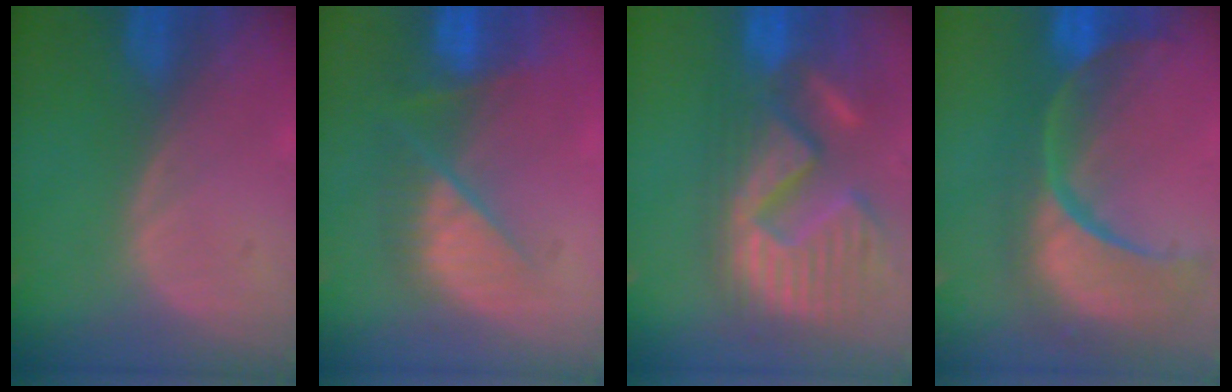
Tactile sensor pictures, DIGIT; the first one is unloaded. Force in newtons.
{"total": 9.4, "press": 7.9, "slide": 5.0}
{"total": 15.1, "press": 12.7, "slide": 8.2}
{"total": 14.3, "press": 11.4, "slide": 8.7}